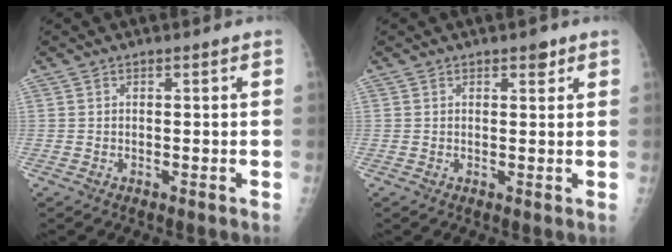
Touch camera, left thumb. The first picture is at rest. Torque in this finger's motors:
{"motor_torque": [3.00, 2.01, 0.18, -0.03, 0.07]}